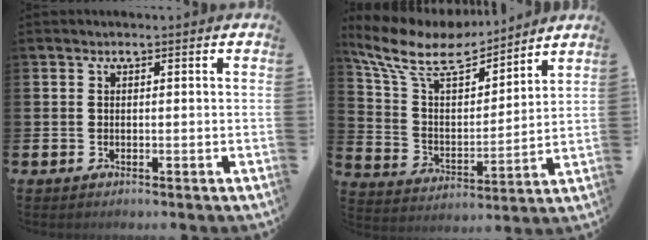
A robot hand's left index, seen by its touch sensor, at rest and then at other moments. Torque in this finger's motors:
{"motor_torque": [1.12, -1.02, 0.47, 0.21]}